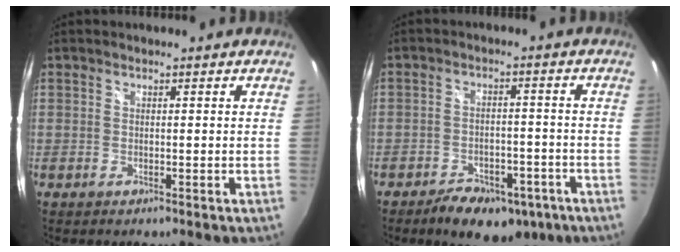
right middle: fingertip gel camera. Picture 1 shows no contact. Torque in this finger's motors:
{"motor_torque": [-0.40, -0.28, 0.07, 0.00]}